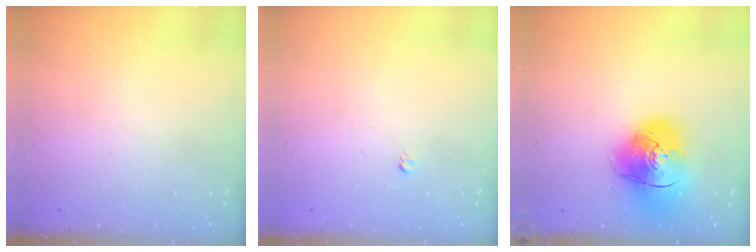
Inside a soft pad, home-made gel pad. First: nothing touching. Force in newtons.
{"total": 2.5, "press": 2.5, "slide": 0.2}
{"total": 14.8, "press": 14.7, "slide": 2.1}